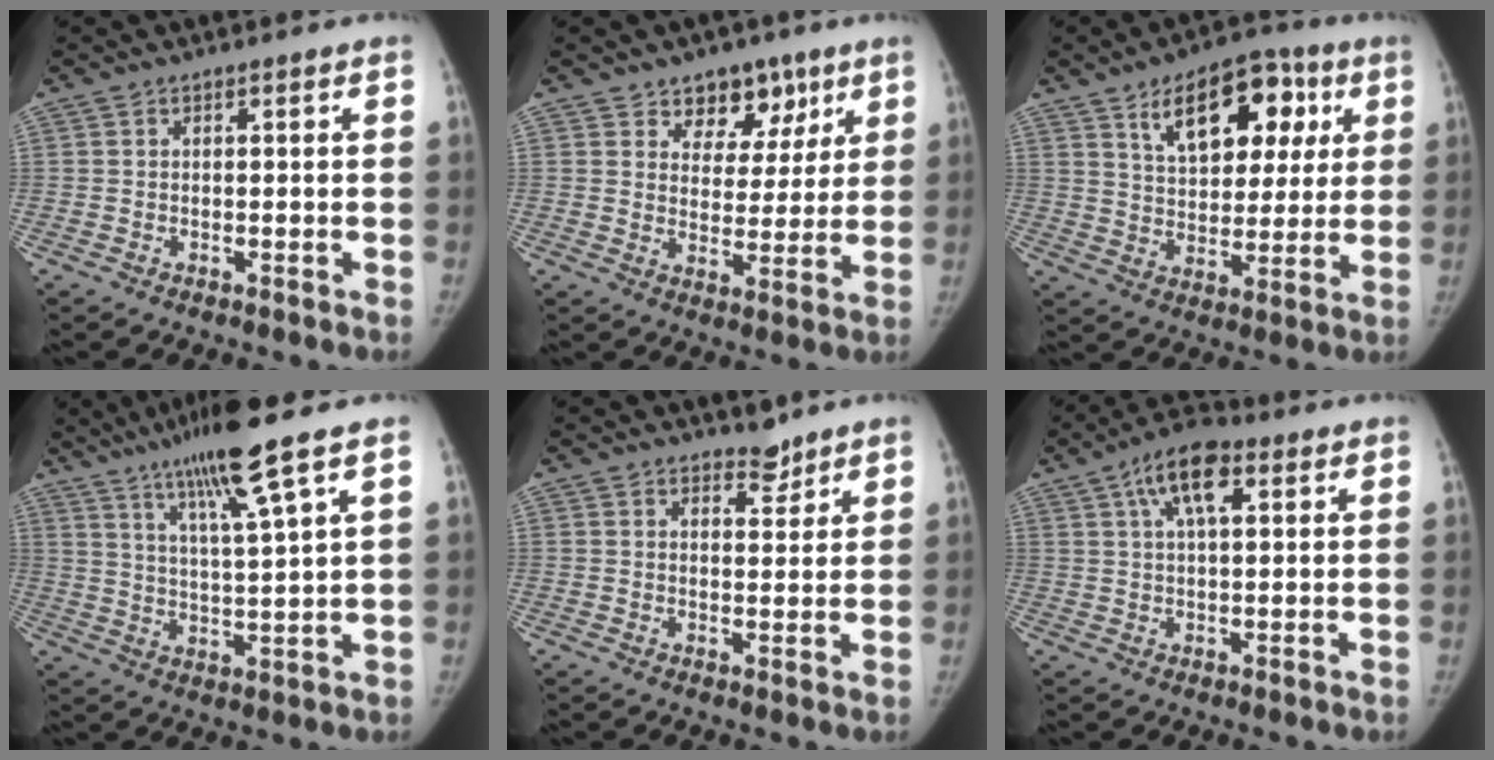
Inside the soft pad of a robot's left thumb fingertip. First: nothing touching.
{"total": 9.2, "force": [5.9, 6.4, 3.1], "torque": [0.007, -0.025, 0.088]}
{"total": 16.6, "force": [7.3, 9.6, 11.4], "torque": [-0.113, -0.009, 0.117]}
{"total": 13.1, "force": [8.2, 0.2, 10.2], "torque": [-0.176, -0.031, 0.146]}
{"total": 3.4, "force": [2.9, 1.5, 0.9], "torque": [0.006, -0.022, 0.046]}
{"total": 9.7, "force": [4.1, 4.4, 7.6], "torque": [-0.124, 0.010, 0.065]}